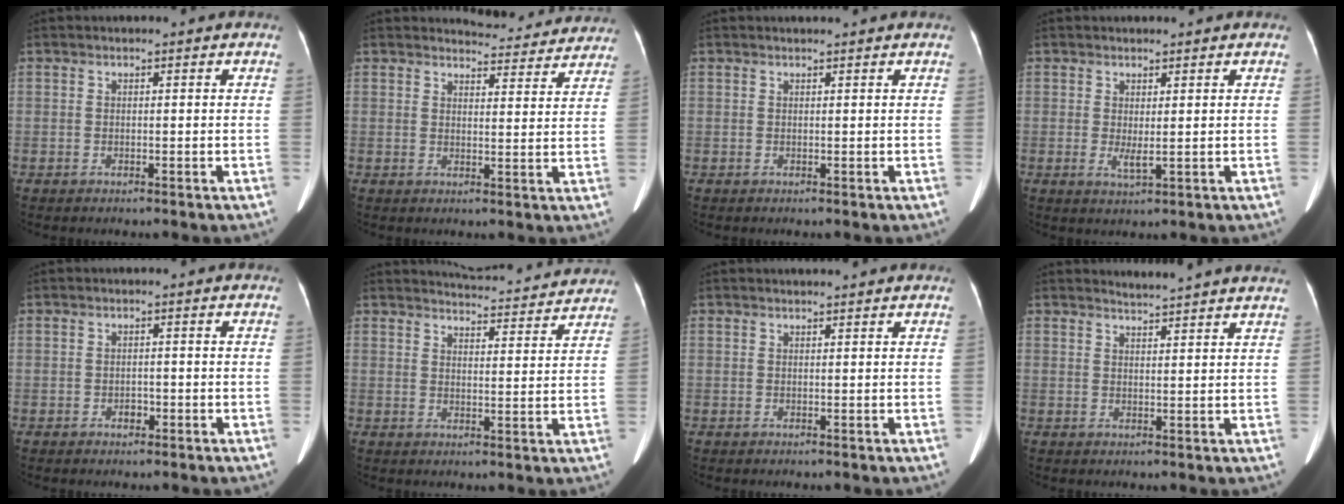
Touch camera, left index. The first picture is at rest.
{"total": 10.5, "force": [10.3, 2.2, 0.8], "torque": [0.010, -0.010, 0.107]}
{"total": 2.1, "force": [1.9, 0.0, 0.7], "torque": [-0.009, 0.017, 0.029]}
{"total": 2.2, "force": [0.6, 0.4, 2.1], "torque": [-0.041, -0.002, 0.017]}
{"total": 1.1, "force": [-0.6, 0.8, 0.5], "torque": [-0.009, 0.003, -0.006]}
{"total": 14.6, "force": [14.2, 1.9, 2.8], "torque": [-0.025, -0.010, 0.162]}
{"total": 3.1, "force": [3.0, 0.1, 1.0], "torque": [-0.014, 0.020, 0.039]}
{"total": 7.3, "force": [7.1, -0.9, 1.5], "torque": [-0.025, -0.001, 0.078]}